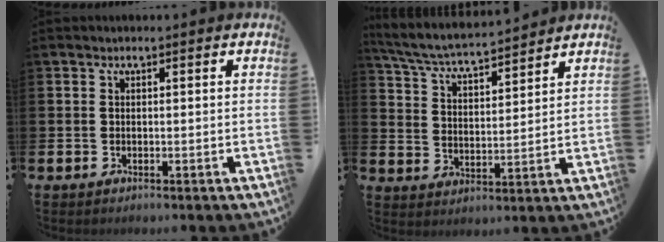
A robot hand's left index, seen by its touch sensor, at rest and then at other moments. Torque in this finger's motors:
{"motor_torque": [0.72, -0.88, 0.23, 0.15]}